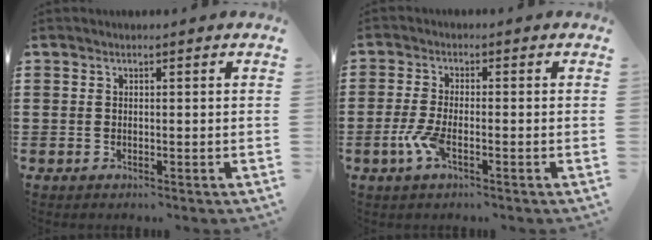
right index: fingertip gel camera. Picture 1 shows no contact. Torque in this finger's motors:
{"motor_torque": [1.88, 0.26, 0.59, 0.16]}